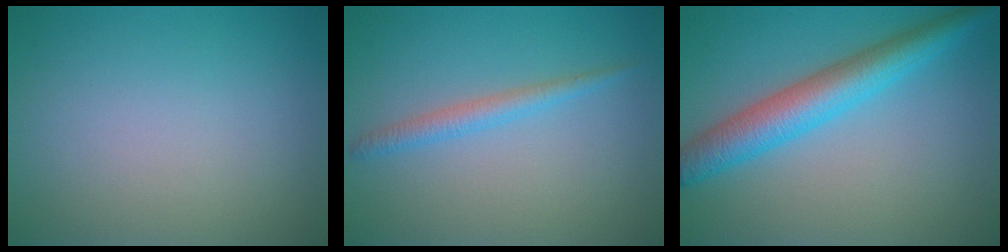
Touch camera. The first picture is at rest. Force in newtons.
{"total": 1.8, "press": 1.8, "slide": 0.1}
{"total": 5.5, "press": 5.5, "slide": 0.1}